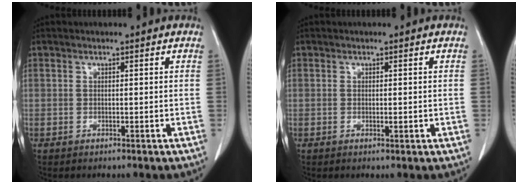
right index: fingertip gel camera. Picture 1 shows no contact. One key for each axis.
{"total": 0.8, "fx": 0.0, "fy": 0.4, "fz": 0.7, "tx": -0.009, "ty": -0.002, "tz": 0.001}